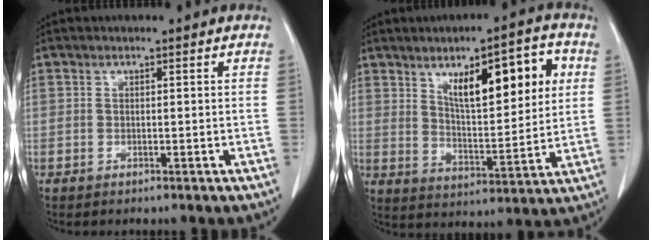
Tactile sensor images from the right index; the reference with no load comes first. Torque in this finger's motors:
{"motor_torque": [1.15, 0.99, 0.32, 0.14]}